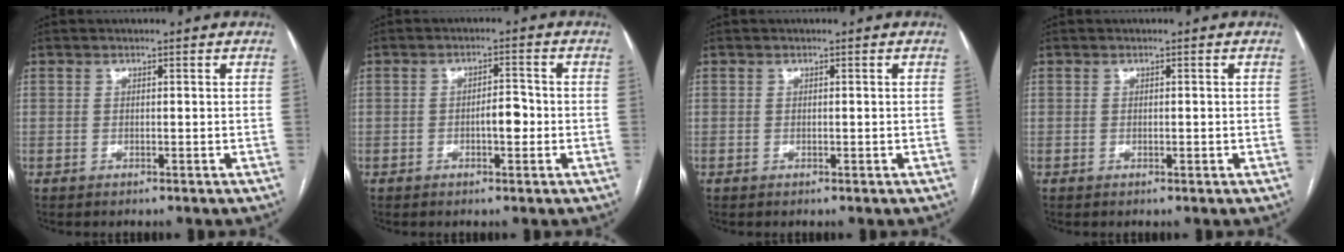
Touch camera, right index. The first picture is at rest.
{"total": 3.5, "force": [-0.9, 1.2, 3.2], "torque": [-0.046, 0.006, -0.012]}
{"total": 0.0}
{"total": 0.6, "force": [-0.1, 0.2, 0.6], "torque": [-0.010, -0.001, 0.001]}